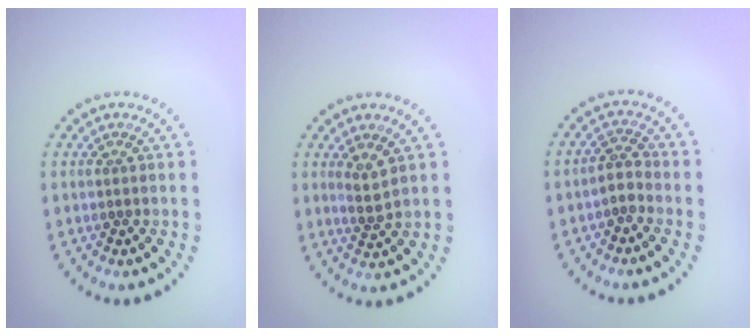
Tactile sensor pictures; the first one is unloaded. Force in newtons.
{"total": 1.8, "press": 1.4, "slide": 1.2}
{"total": 1.7, "press": 1.3, "slide": 1.1}